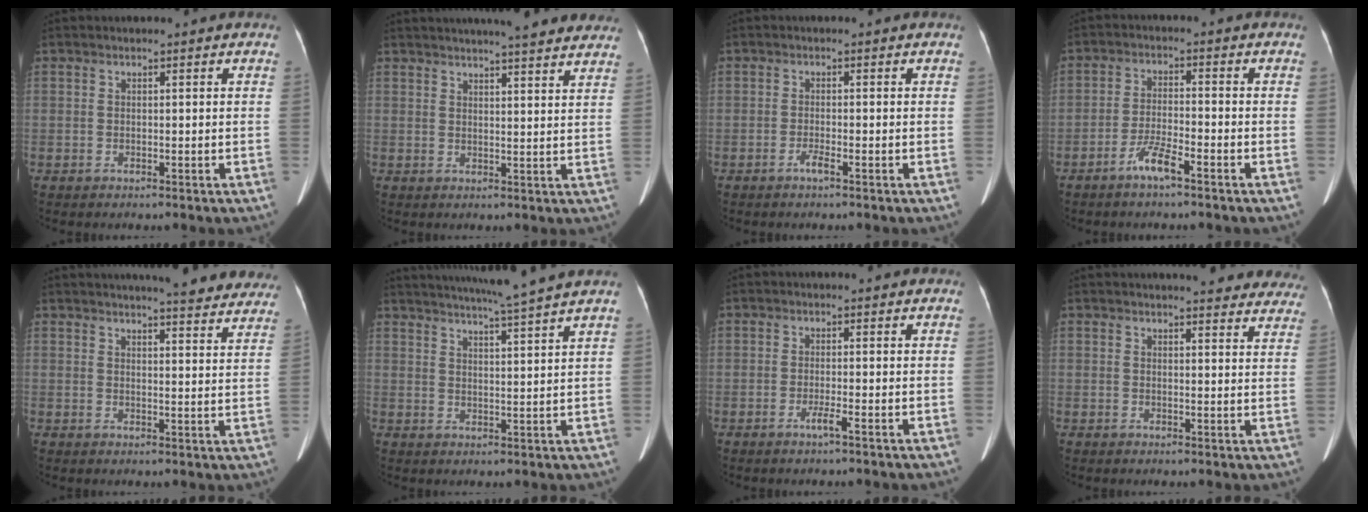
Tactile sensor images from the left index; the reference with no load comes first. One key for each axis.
{"total": 16.2, "fx": 14.4, "fy": 1.8, "fz": 7.2, "tx": -0.095, "ty": 0.021, "tz": 0.168}
{"total": 1.3, "fx": -1.0, "fy": -0.1, "fz": 0.8, "tx": -0.021, "ty": -0.002, "tz": -0.022}
{"total": 4.5, "fx": -3.3, "fy": 0.2, "fz": 3.1, "tx": -0.068, "ty": -0.005, "tz": -0.067}
{"total": 18.1, "fx": 16.4, "fy": 2.6, "fz": 7.1, "tx": -0.080, "ty": -0.024, "tz": 0.180}
{"total": 11.6, "fx": 10.2, "fy": -2.0, "fz": 5.1, "tx": -0.088, "ty": -0.011, "tz": 0.141}
{"total": 1.6, "fx": -1.1, "fy": -0.3, "fz": 1.2, "tx": -0.027, "ty": -0.004, "tz": -0.022}
{"total": 16.3, "fx": 15.1, "fy": 3.3, "fz": 5.1, "tx": -0.031, "ty": -0.032, "tz": 0.150}